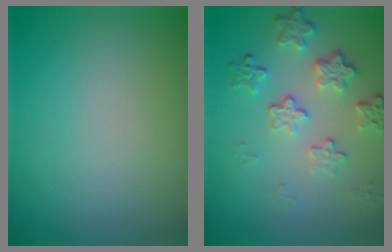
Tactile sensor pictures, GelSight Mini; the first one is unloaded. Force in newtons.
{"total": 4.1, "press": 3.0, "slide": 2.8}